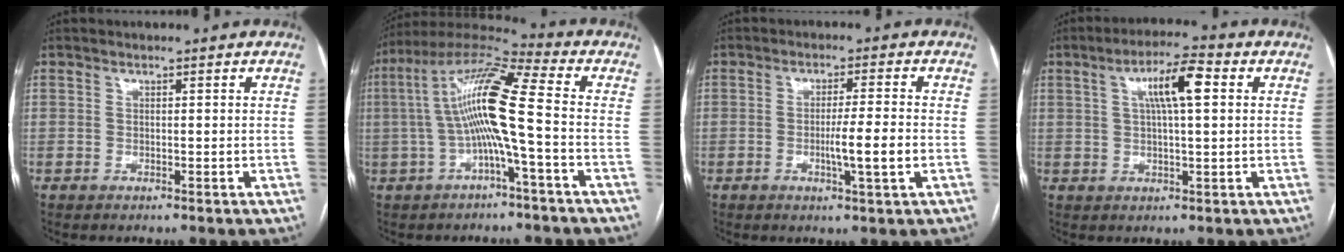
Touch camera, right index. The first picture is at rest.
{"total": 12.6, "force": [-1.0, 0.2, 12.6], "torque": [-0.242, 0.030, -0.028]}
{"total": 5.5, "force": [-1.3, -0.3, 5.4], "torque": [-0.091, -0.008, -0.020]}
{"total": 7.8, "force": [2.2, 1.2, 7.3], "torque": [-0.130, 0.017, 0.037]}